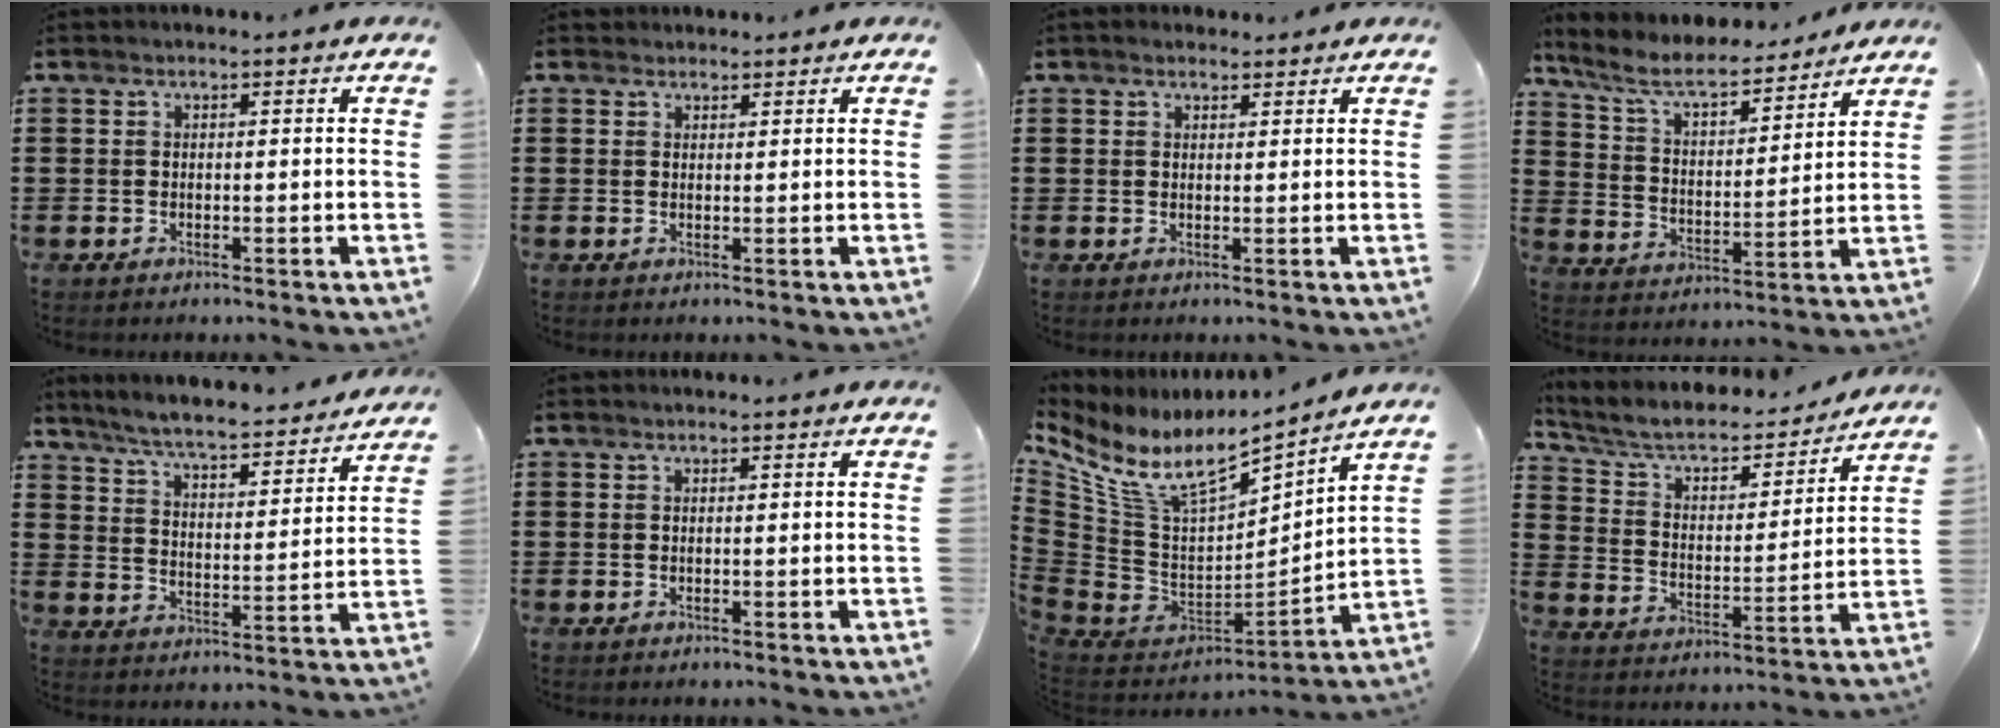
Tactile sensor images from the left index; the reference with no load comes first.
{"total": 1.3, "force": [1.2, 0.5, 0.0], "torque": [-0.002, 0.002, 0.025]}
{"total": 1.5, "force": [1.3, 0.6, 0.2], "torque": [-0.007, 0.004, 0.026]}
{"total": 7.2, "force": [6.2, 1.7, 3.4], "torque": [-0.093, -0.033, 0.103]}
{"total": 6.1, "force": [5.8, -0.3, 2.1], "torque": [-0.066, -0.042, 0.095]}
{"total": 0.0}
{"total": 10.9, "force": [6.6, 4.0, 7.7], "torque": [-0.177, -0.045, 0.115]}
{"total": 5.4, "force": [4.4, 2.2, 2.3], "torque": [-0.068, -0.029, 0.068]}